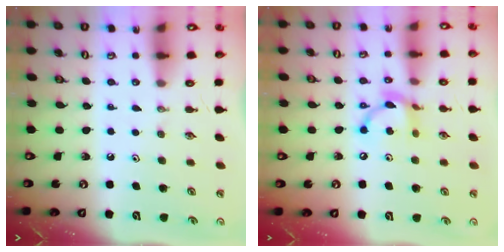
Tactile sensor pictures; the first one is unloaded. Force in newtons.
{"total": 12.0, "press": 11.9, "slide": 0.9}